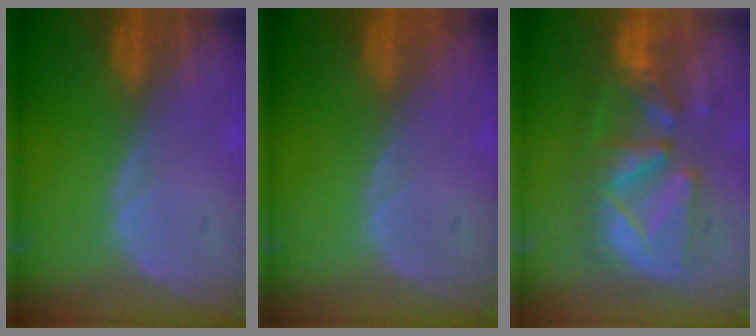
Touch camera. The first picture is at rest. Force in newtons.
{"total": 0.0}
{"total": 10.4, "press": 10.2, "slide": 2.3}